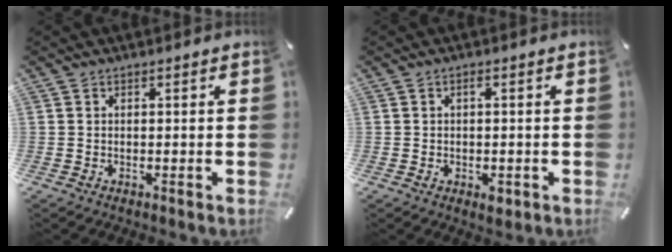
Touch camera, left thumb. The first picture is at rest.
{"total": 2.7, "force": [-0.6, 1.6, 2.1], "torque": [-0.038, 0.006, -0.010]}